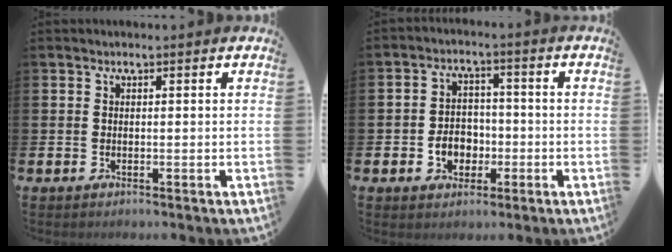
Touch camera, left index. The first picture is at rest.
{"total": 4.5, "force": [-1.3, 3.7, 2.2], "torque": [-0.026, -0.001, -0.034]}